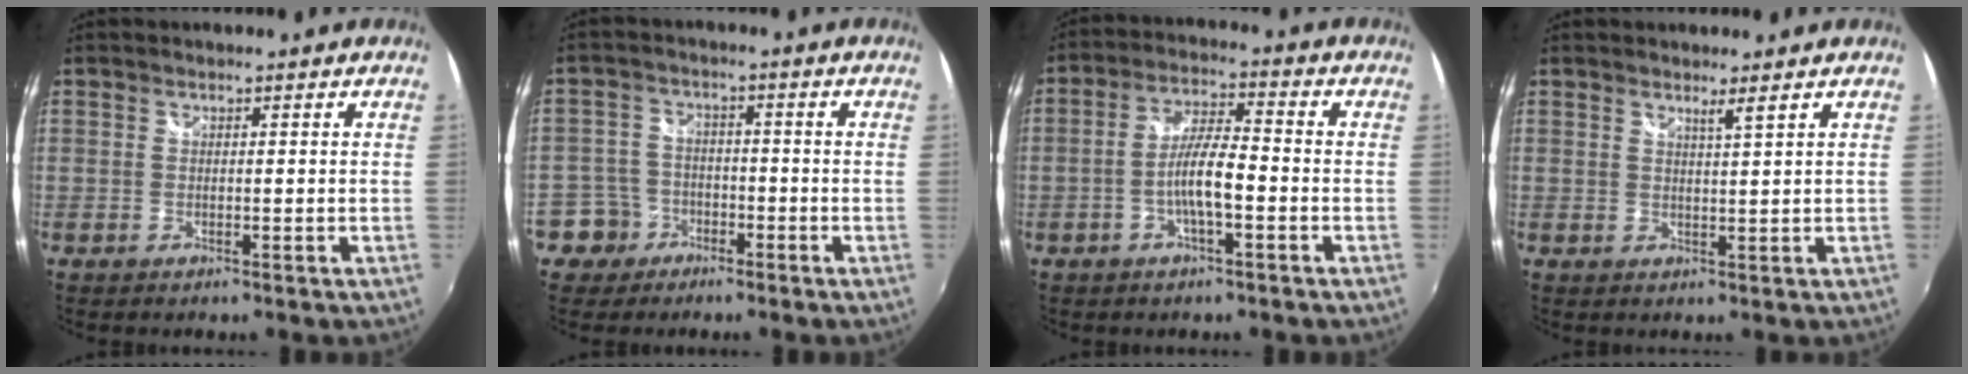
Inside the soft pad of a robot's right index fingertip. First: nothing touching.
{"total": 6.1, "force": [-3.4, 5.0, 0.4], "torque": [-0.017, 0.019, -0.065]}
{"total": 7.0, "force": [-2.4, 1.2, 6.5], "torque": [-0.129, 0.007, -0.044]}
{"total": 1.7, "force": [1.3, -0.5, 1.0], "torque": [-0.021, -0.007, 0.018]}